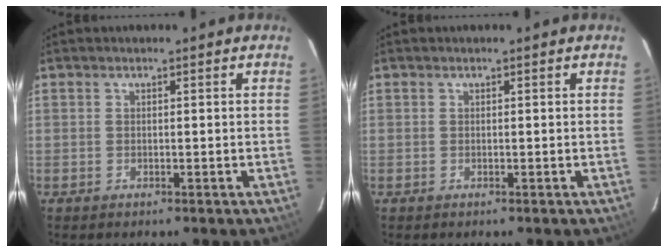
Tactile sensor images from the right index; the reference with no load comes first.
{"total": 0.0}